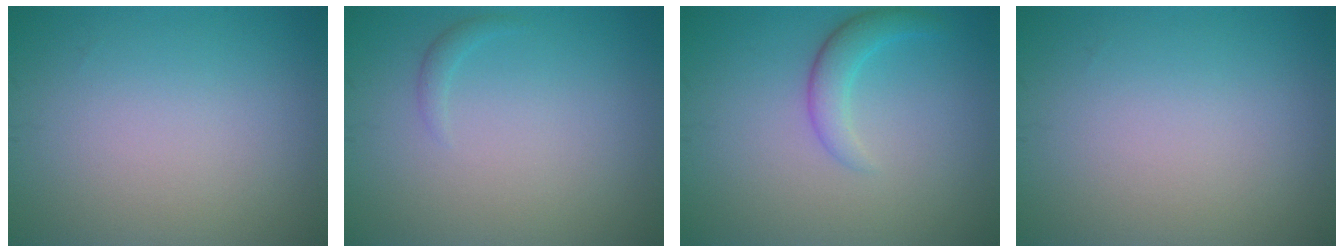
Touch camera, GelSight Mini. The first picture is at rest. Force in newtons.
{"total": 0.7, "press": 0.7, "slide": 0.1}
{"total": 2.4, "press": 2.4, "slide": 0.1}
{"total": 0.0}